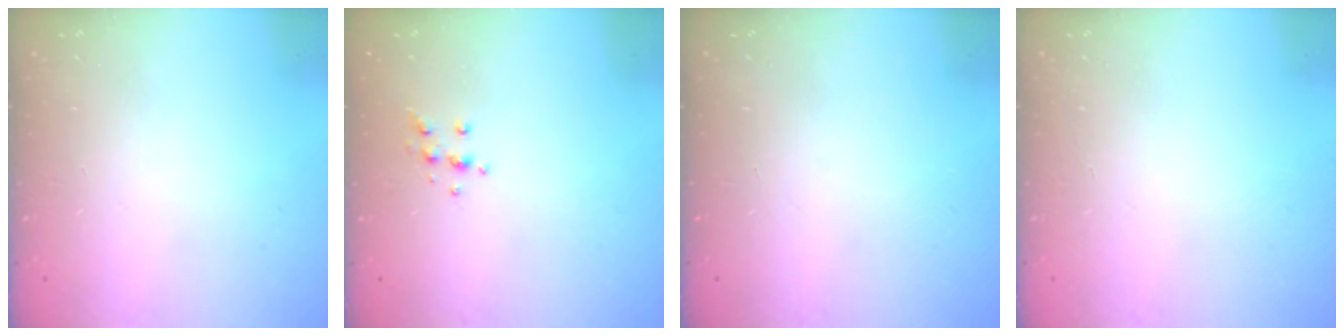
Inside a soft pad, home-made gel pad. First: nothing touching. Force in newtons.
{"total": 6.2, "press": 6.1, "slide": 0.7}
{"total": 0.0}
{"total": 0.0}